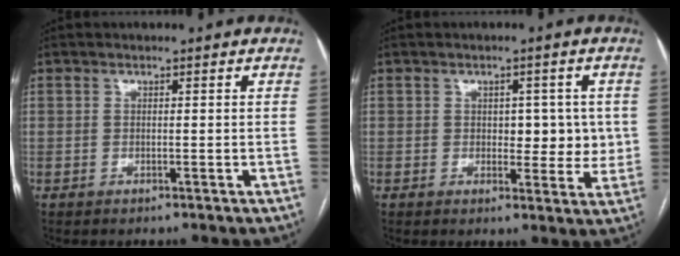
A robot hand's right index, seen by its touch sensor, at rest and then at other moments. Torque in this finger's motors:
{"motor_torque": [0.42, 0.43, 0.04, 0.01]}